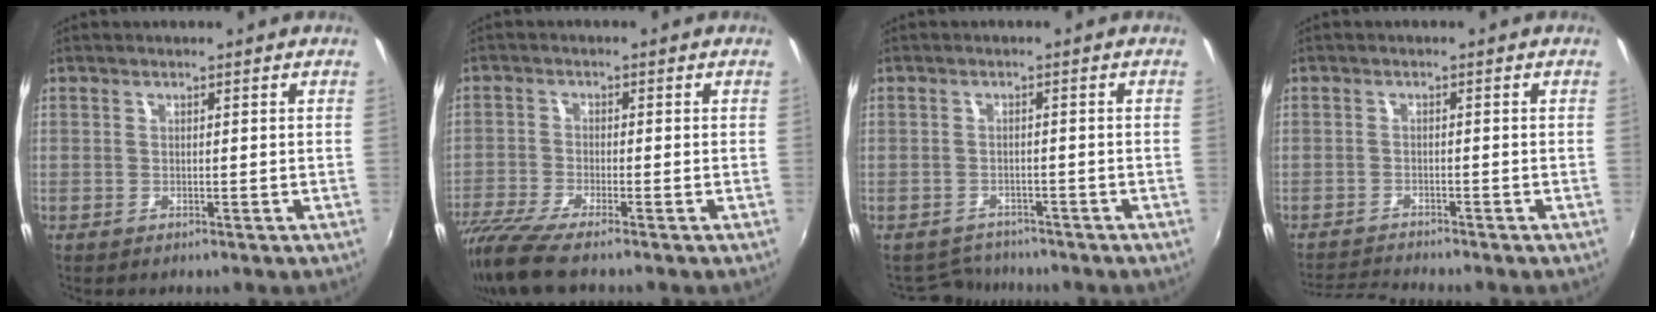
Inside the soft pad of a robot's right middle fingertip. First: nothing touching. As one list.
[{"total": 9.0, "force": [-7.3, 0.6, 5.2], "torque": [-0.128, -0.041, -0.136]}, {"total": 2.6, "force": [-2.4, 1.0, -0.4], "torque": [-0.006, 0.001, -0.044]}, {"total": 4.4, "force": [-4.4, -0.3, 0.6], "torque": [-0.032, -0.011, -0.084]}]